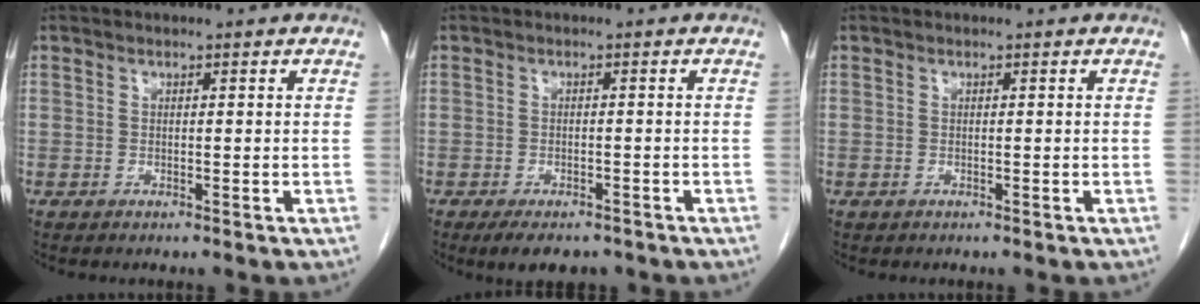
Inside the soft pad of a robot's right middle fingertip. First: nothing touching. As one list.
[{"total": 5.6, "force": [-4.2, 2.5, 2.6], "torque": [-0.034, -0.004, -0.057]}, {"total": 0.0}]